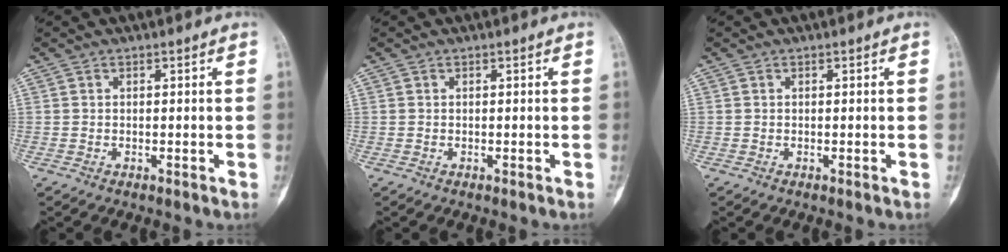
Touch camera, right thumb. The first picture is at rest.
{"total": 0.0}
{"total": 0.0}